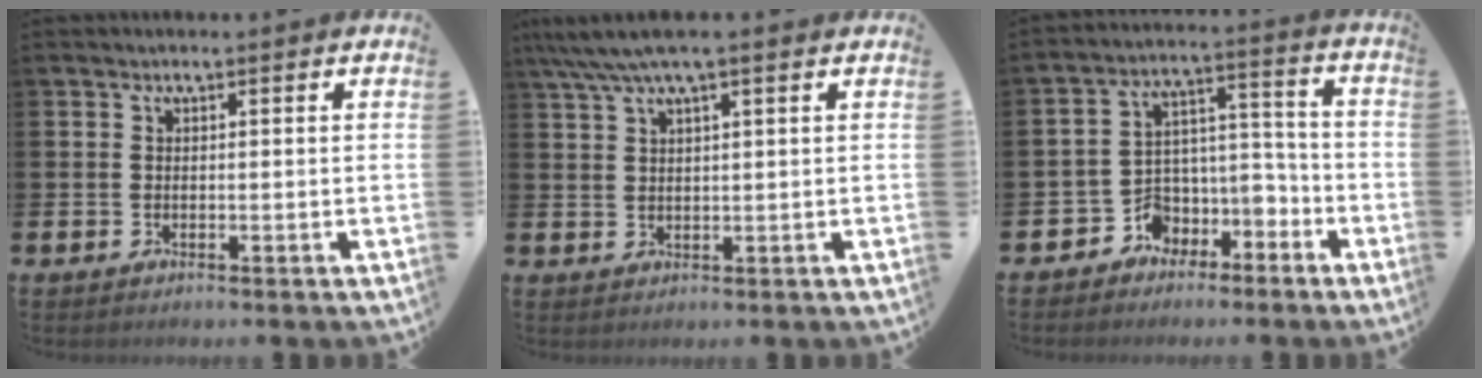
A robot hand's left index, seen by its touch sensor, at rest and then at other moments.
{"total": 4.4, "force": [3.1, 0.6, 3.0], "torque": [-0.065, -0.001, 0.057]}
{"total": 4.9, "force": [-2.2, 4.3, 0.9], "torque": [-0.039, -0.011, -0.045]}